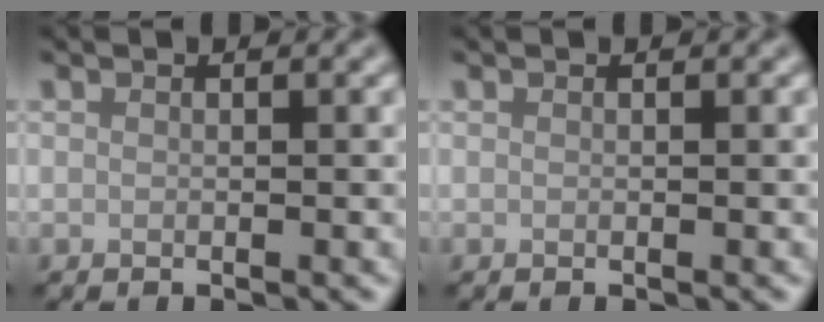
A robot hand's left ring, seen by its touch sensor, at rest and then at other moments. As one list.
[{"total": 0.0}]